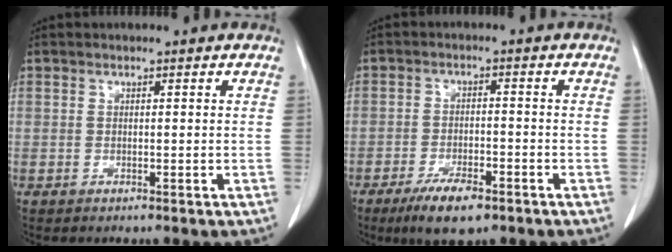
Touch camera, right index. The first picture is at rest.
{"total": 7.0, "force": [-4.5, 2.0, 4.9], "torque": [-0.090, -0.009, -0.073]}